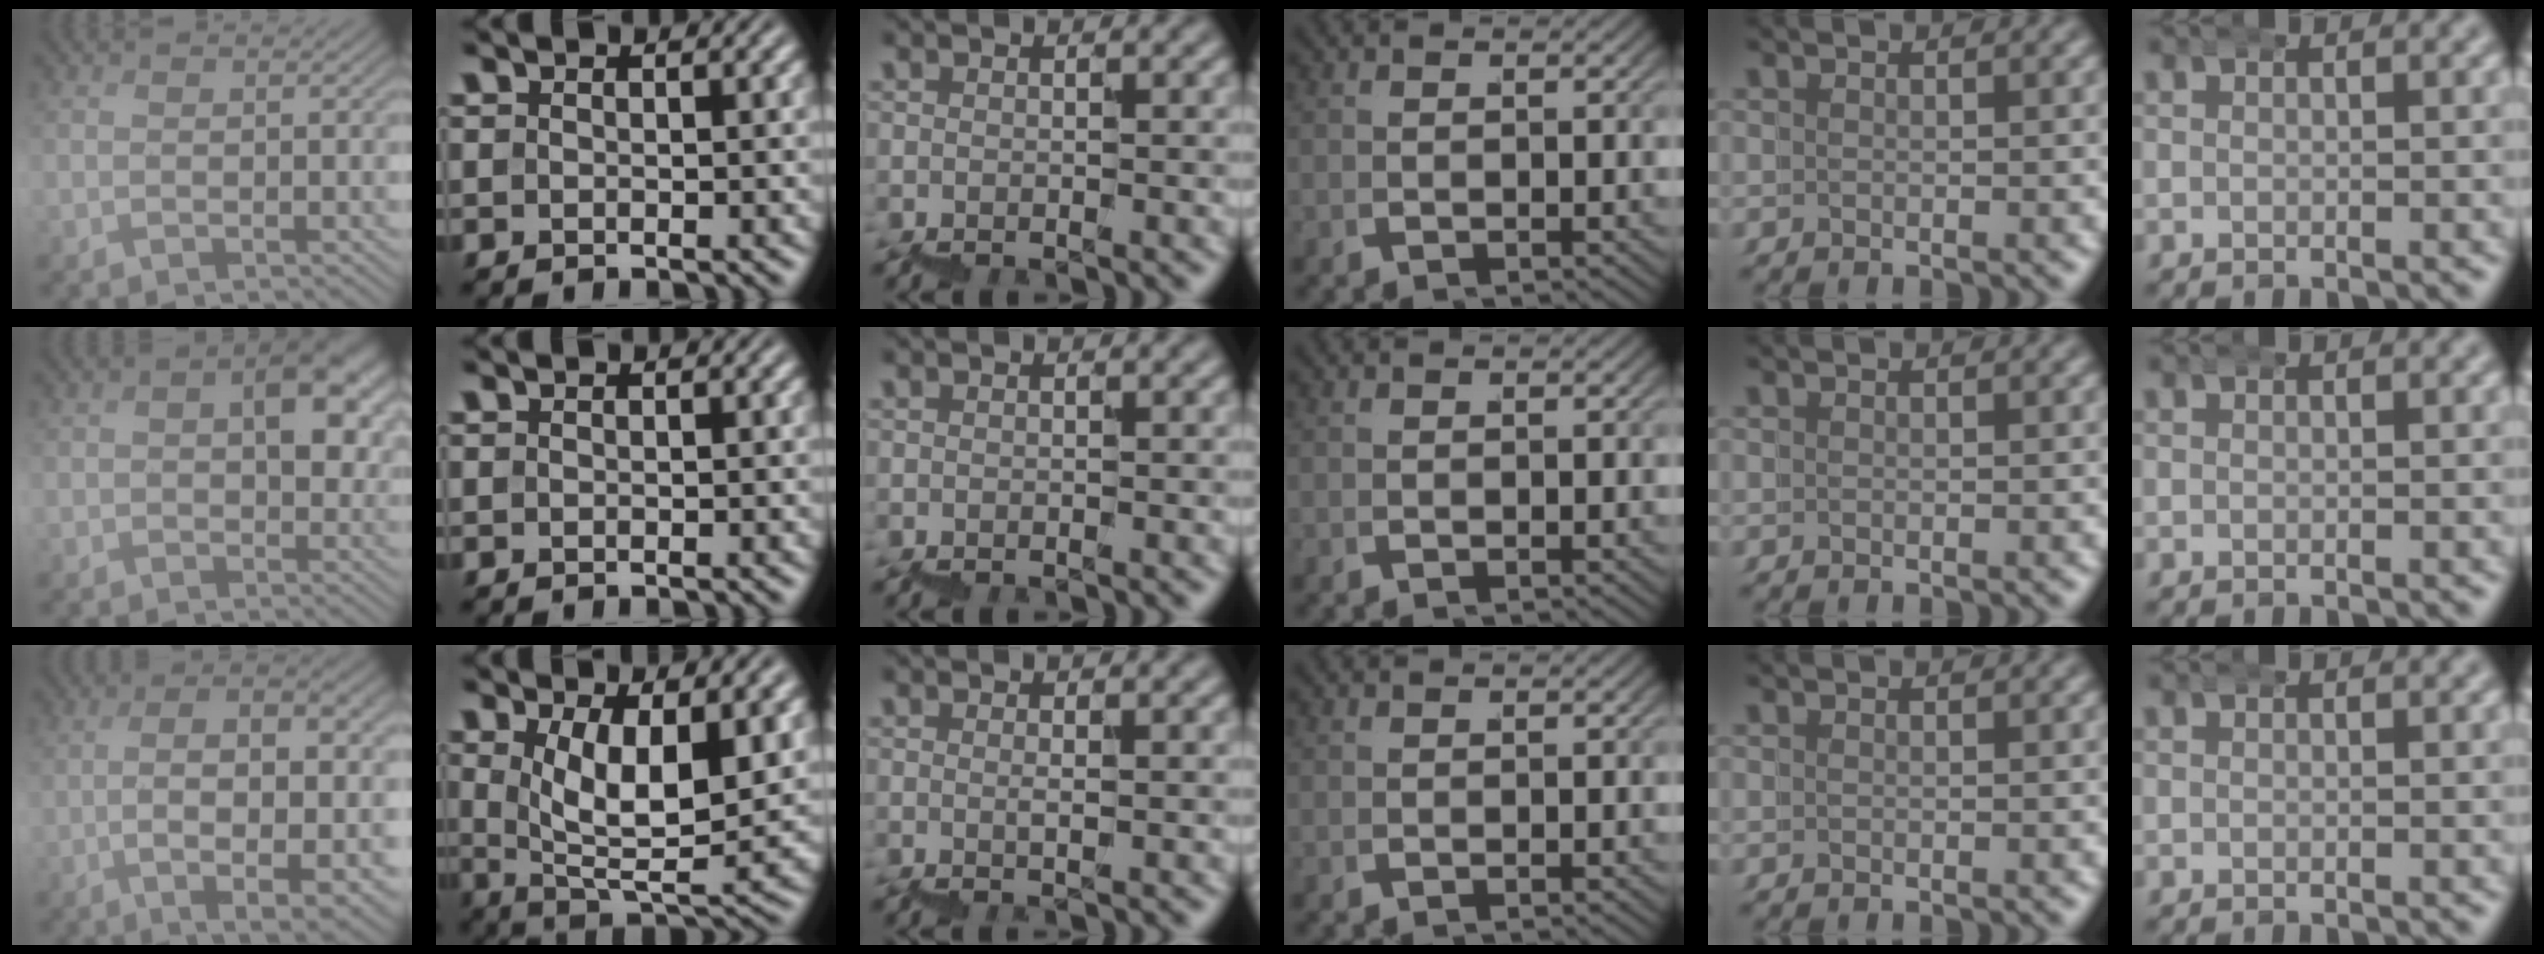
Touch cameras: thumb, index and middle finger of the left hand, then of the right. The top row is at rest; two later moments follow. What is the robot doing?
{"motion": "wrap", "object": "bandana"}